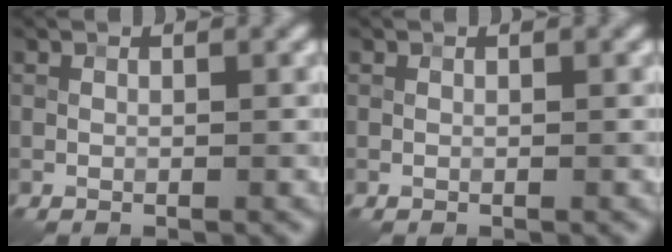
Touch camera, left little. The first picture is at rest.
{"total": 0.0}